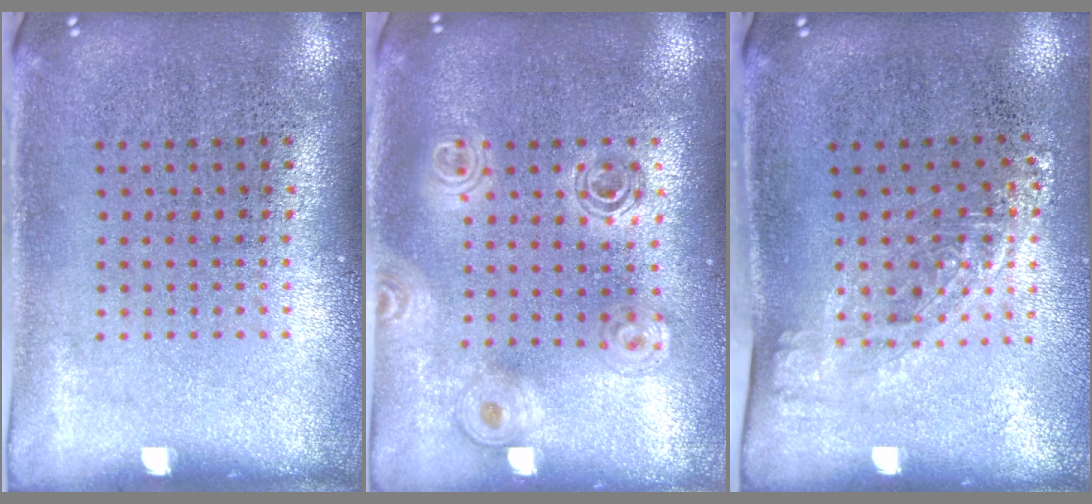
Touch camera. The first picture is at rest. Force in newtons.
{"total": 1.6, "press": 1.4, "slide": 0.8}
{"total": 1.3, "press": 1.0, "slide": 0.9}